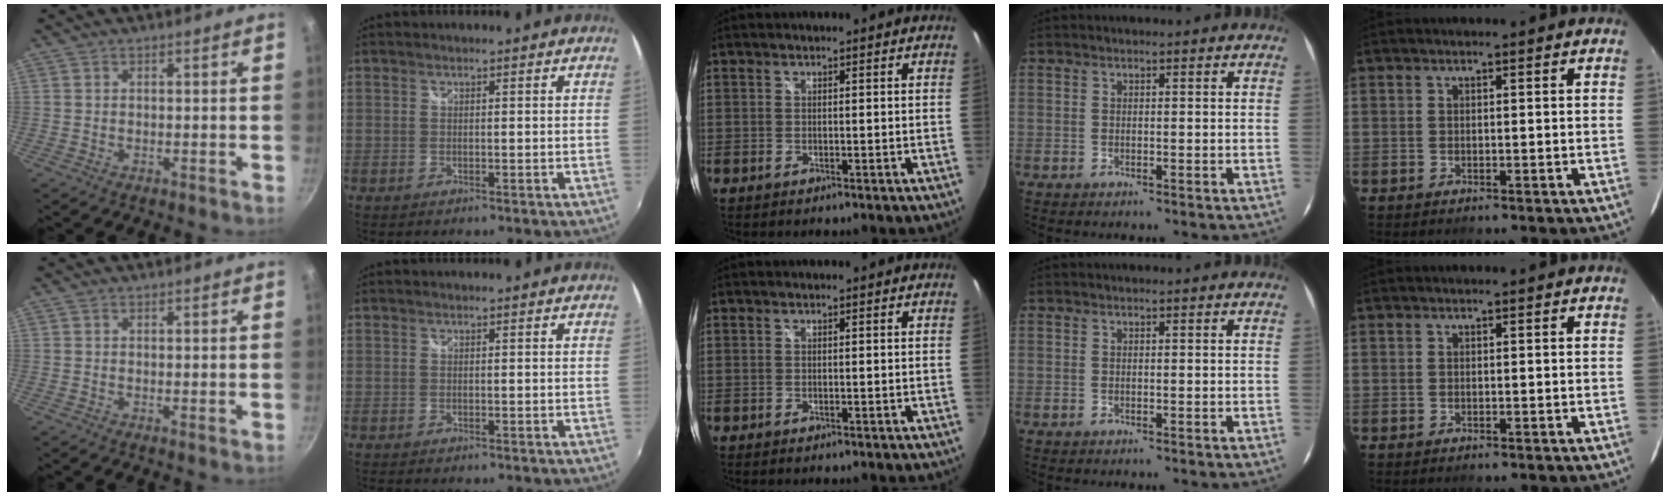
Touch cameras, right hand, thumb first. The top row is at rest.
{"thumb": {"total": 0.9, "force": [0.5, 0.3, 0.6], "torque": [-0.009, -0.005, 0.007]}}